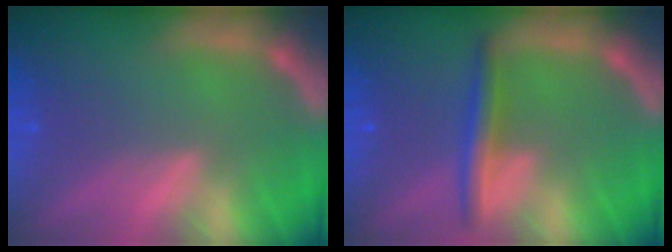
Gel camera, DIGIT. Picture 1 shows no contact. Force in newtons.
{"total": 3.0}